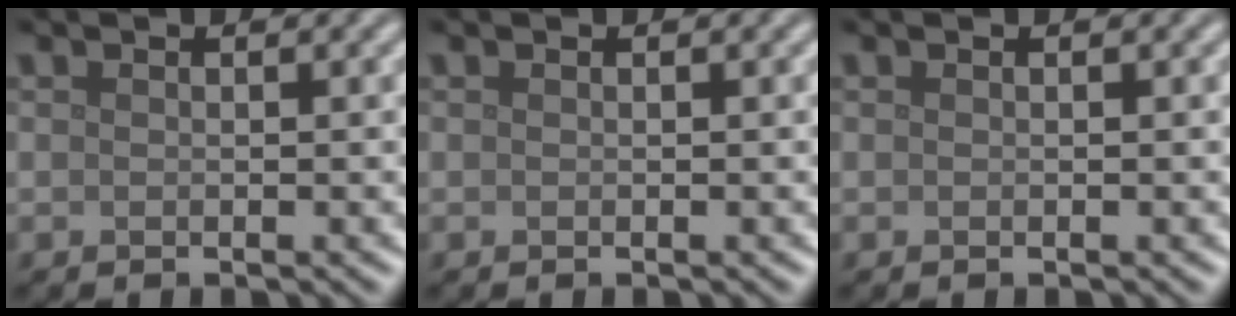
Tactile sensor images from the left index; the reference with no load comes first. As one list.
[{"total": 0.0}, {"total": 0.0}]